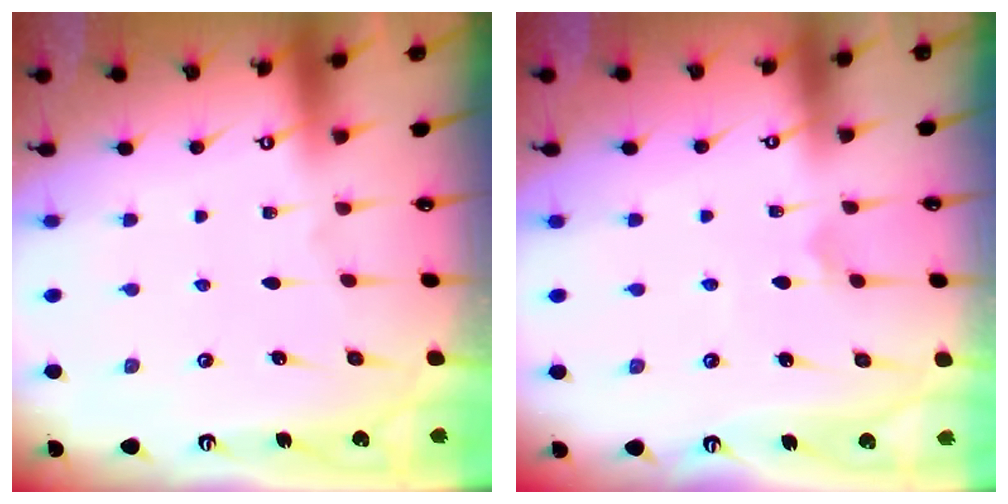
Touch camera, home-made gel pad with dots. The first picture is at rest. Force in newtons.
{"total": 2.3, "press": 2.3, "slide": 0.2}